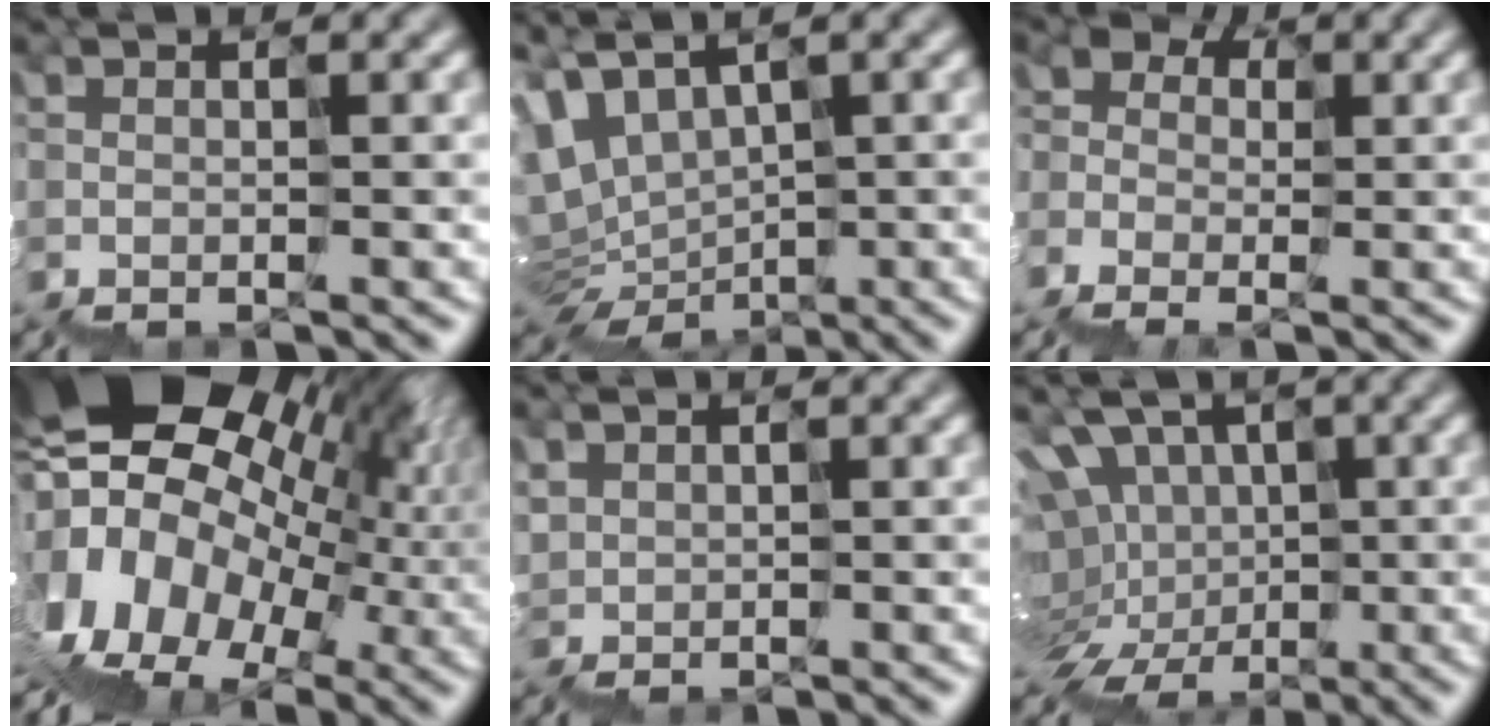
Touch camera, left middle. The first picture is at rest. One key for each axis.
{"total": 5.0, "fx": 0.6, "fy": 3.2, "fz": 3.7, "tx": -0.108, "ty": 0.003, "tz": 0.032}
{"total": 3.4, "fx": -1.7, "fy": 2.9, "fz": 0.8, "tx": -0.051, "ty": 0.004, "tz": -0.030}
{"total": 17.6, "fx": 0.2, "fy": 13.2, "fz": 11.6, "tx": -0.197, "ty": 0.027, "tz": -0.015}
{"total": 0.8, "fx": 0.6, "fy": 0.6, "fz": 0.0, "tx": -0.029, "ty": 0.004, "tz": 0.022}
{"total": 8.1, "fx": 0.2, "fy": 6.8, "fz": 4.3, "tx": -0.078, "ty": 0.029, "tz": -0.005}